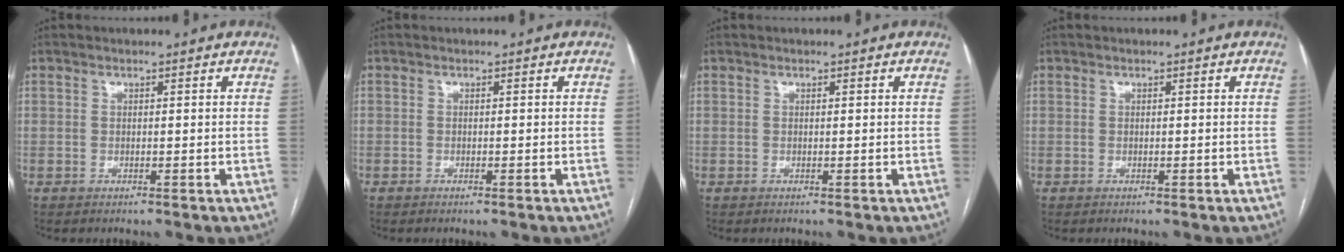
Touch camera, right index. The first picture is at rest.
{"total": 0.5, "force": [-0.4, 0.1, 0.3], "torque": [-0.009, -0.001, -0.005]}
{"total": 0.0}
{"total": 0.0}